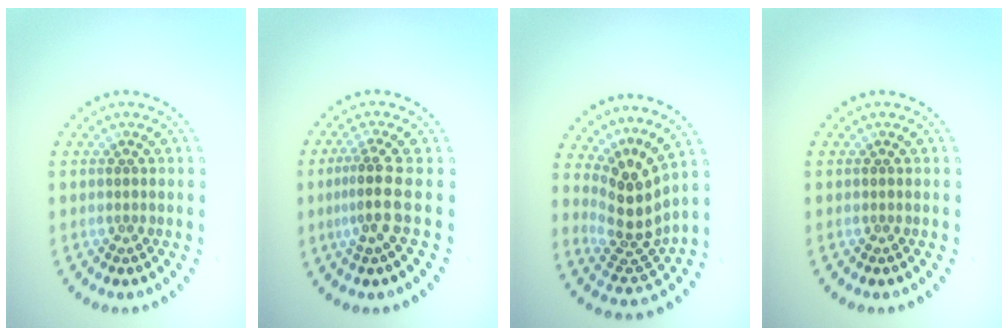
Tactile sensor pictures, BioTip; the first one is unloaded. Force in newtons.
{"total": 2.7, "press": 1.9, "slide": 2.0}
{"total": 4.1, "press": 2.7, "slide": 3.0}
{"total": 0.0}